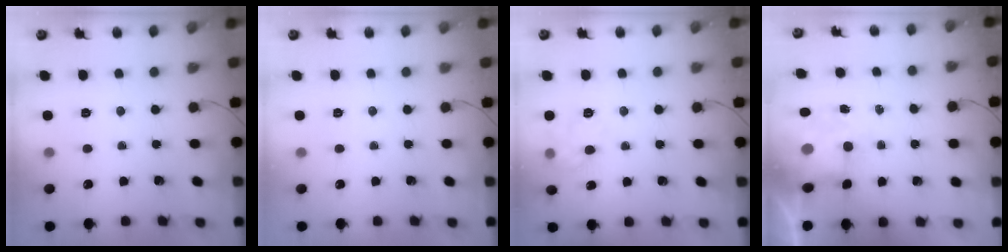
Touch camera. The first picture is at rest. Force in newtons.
{"total": 0.0}
{"total": 10.2, "press": 10.1, "slide": 0.8}
{"total": 6.7, "press": 6.6, "slide": 1.2}